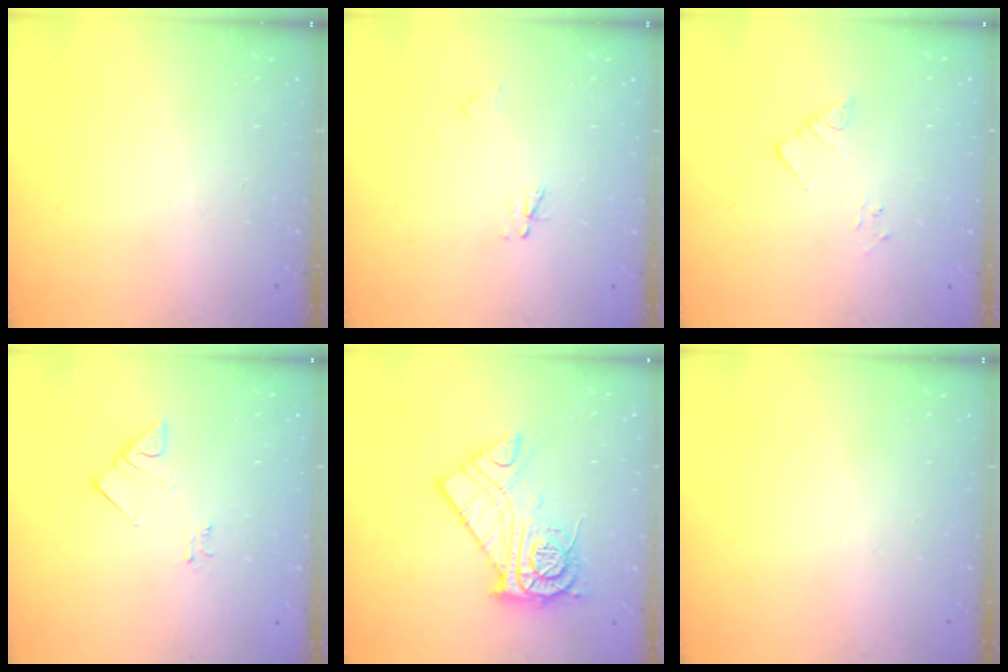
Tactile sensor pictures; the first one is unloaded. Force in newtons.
{"total": 2.3, "press": 2.3, "slide": 0.3}
{"total": 3.9, "press": 3.9, "slide": 0.2}
{"total": 3.5, "press": 3.5, "slide": 0.2}
{"total": 14.0, "press": 13.9, "slide": 1.4}
{"total": 0.0}